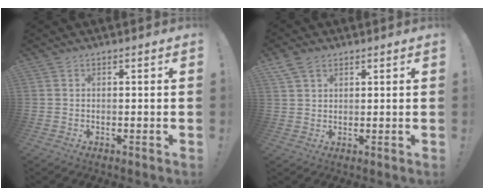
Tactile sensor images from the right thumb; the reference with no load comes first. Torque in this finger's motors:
{"motor_torque": [0.01, 0.01, 0.23, 0.10, 0.11]}